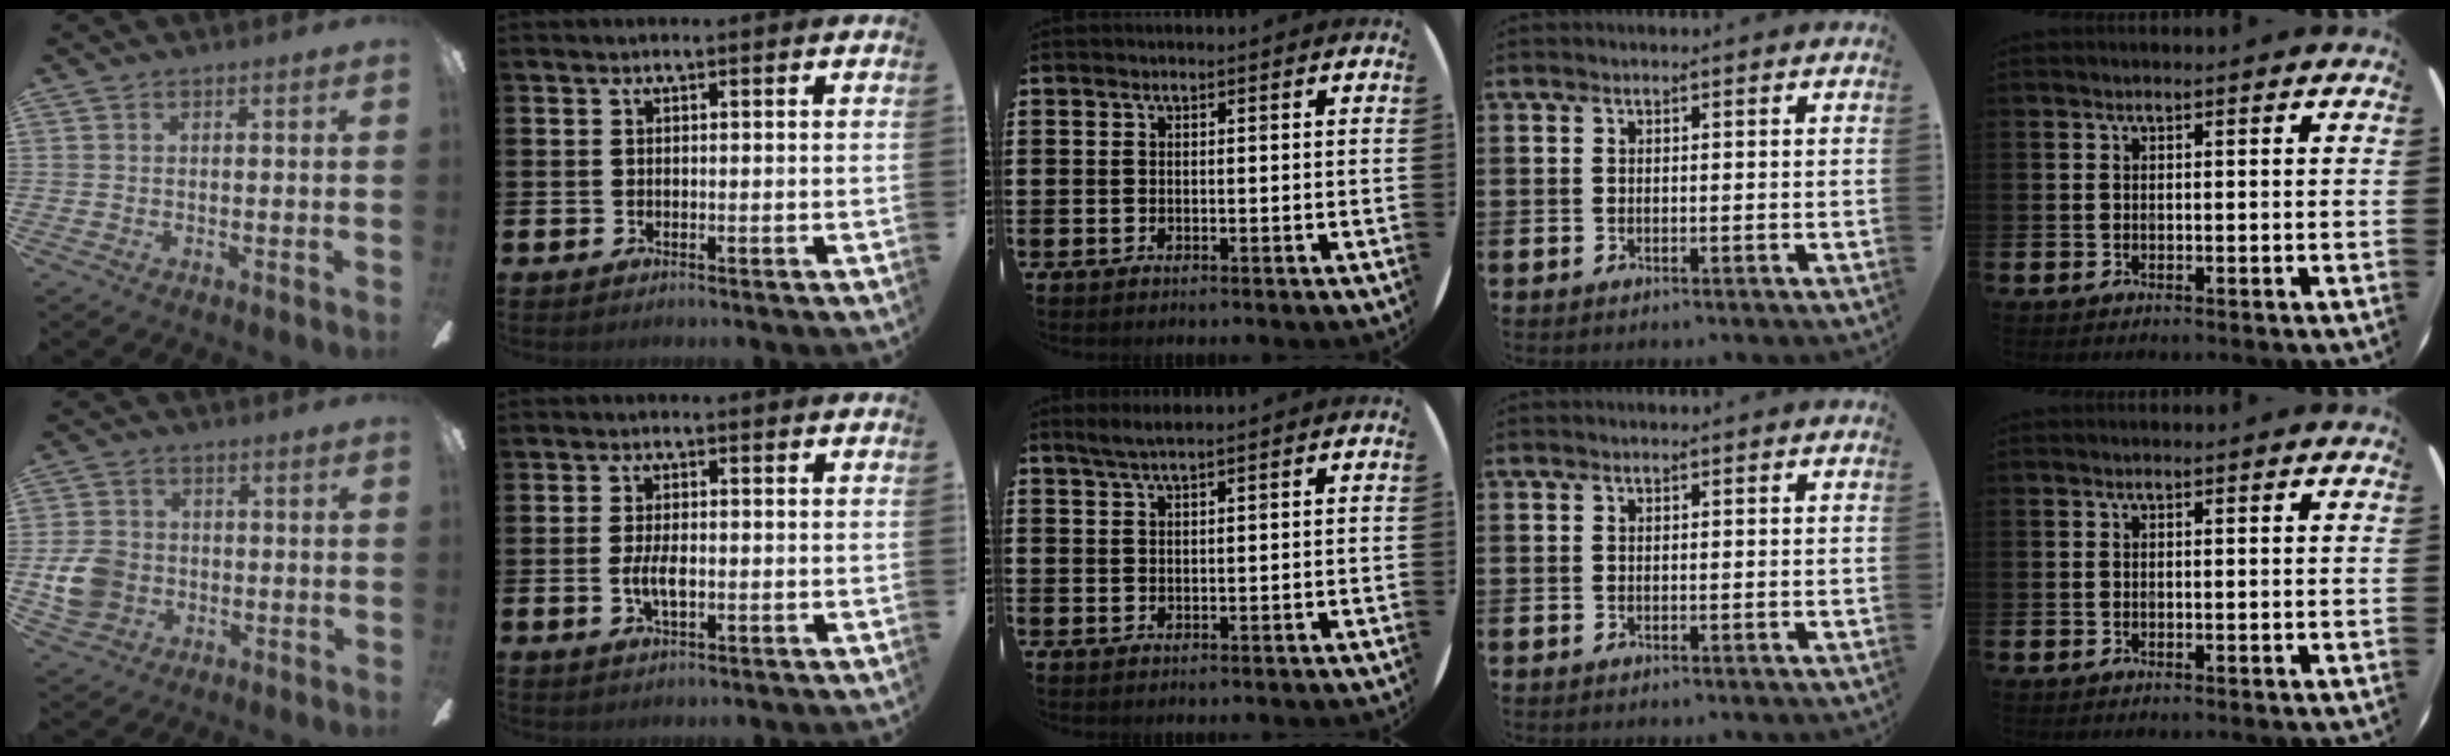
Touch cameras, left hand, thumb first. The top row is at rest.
{"thumb": {"total": 8.3, "force": [-1.3, 7.2, 3.9], "torque": [-0.082, 0.016, -0.022]}, "index": {"total": 3.4, "force": [-0.4, 1.5, 3.0], "torque": [-0.054, 0.003, -0.008]}, "middle": {"total": 1.9, "force": [1.6, 0.0, 1.1], "torque": [-0.021, 0.003, 0.028]}}